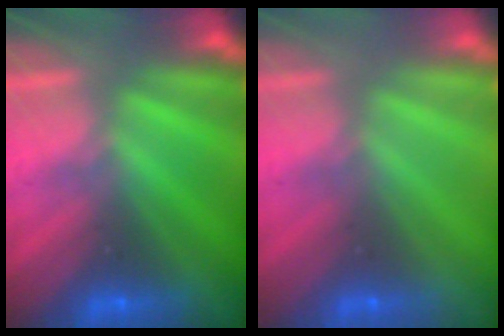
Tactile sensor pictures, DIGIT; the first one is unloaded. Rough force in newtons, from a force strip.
{"total": 2.9}